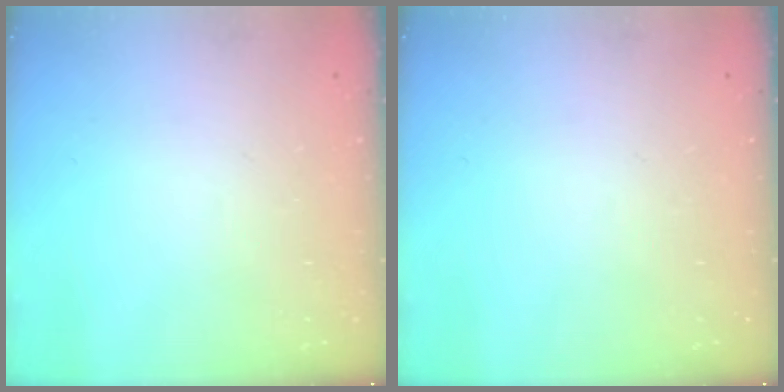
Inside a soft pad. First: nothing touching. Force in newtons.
{"total": 0.0}